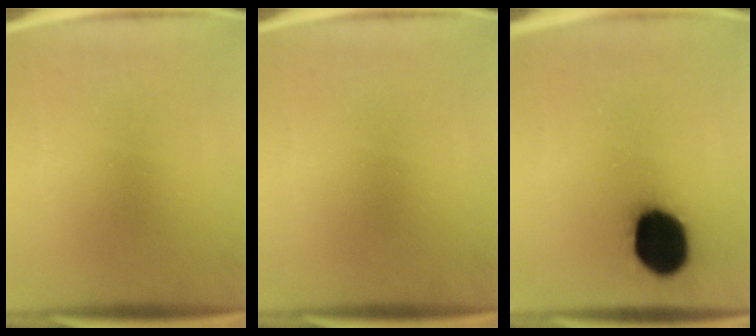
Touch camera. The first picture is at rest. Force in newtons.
{"total": 0.0}
{"total": 17.8}